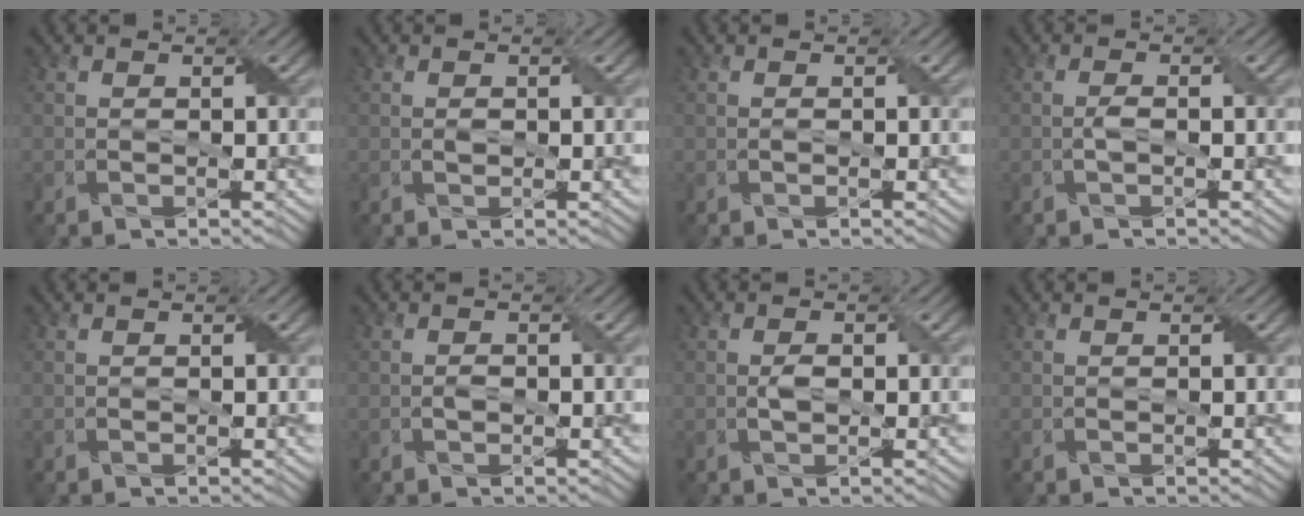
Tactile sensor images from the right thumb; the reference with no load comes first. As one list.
[{"total": 0.6, "force": [0.0, 0.5, 0.4], "torque": [-0.008, -0.001, 0.000]}, {"total": 0.0}, {"total": 1.0, "force": [-0.3, 0.3, 0.9], "torque": [-0.023, 0.004, -0.004]}, {"total": 0.0}, {"total": 0.9, "force": [-0.2, 0.6, 0.6], "torque": [-0.012, 0.001, -0.005]}, {"total": 1.5, "force": [-0.1, 0.9, 1.2], "torque": [-0.025, 0.000, 0.002]}, {"total": 0.0}]